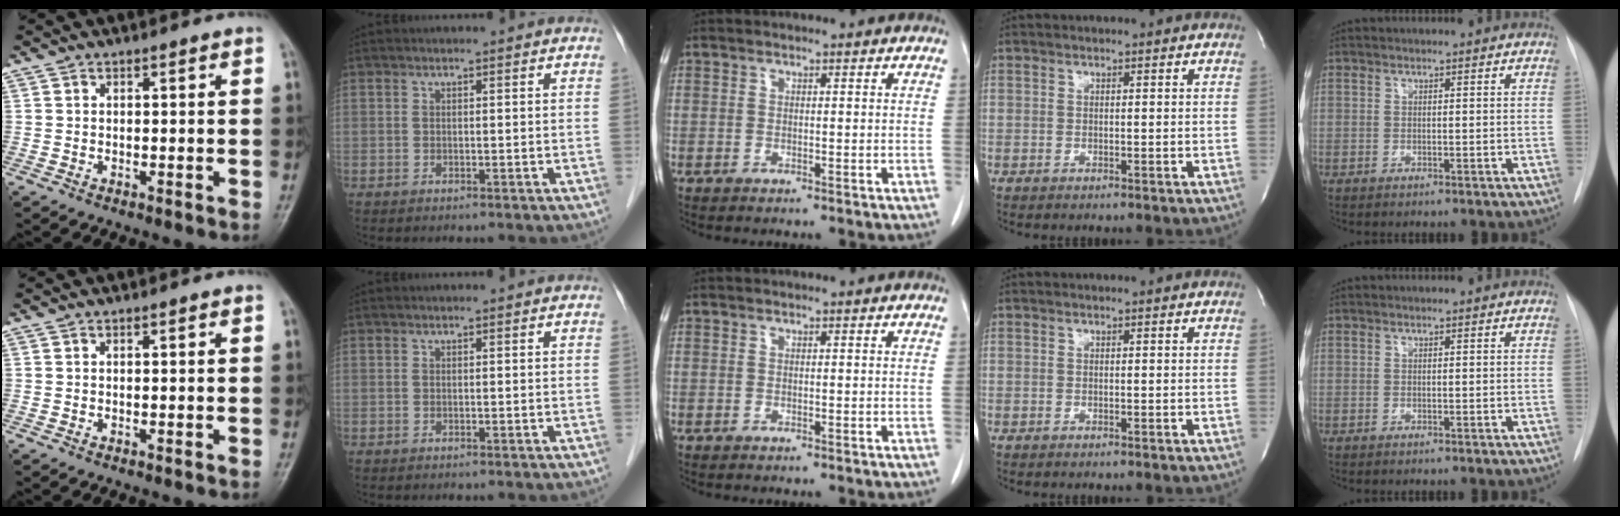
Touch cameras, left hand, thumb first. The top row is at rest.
{}